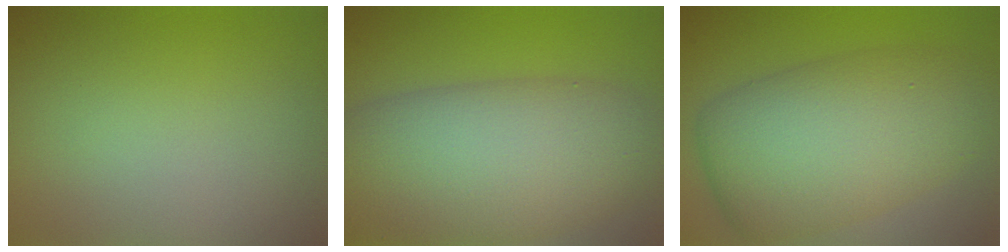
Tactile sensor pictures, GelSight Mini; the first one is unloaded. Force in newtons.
{"total": 11.6, "press": 11.6, "slide": 0.8}
{"total": 10.3, "press": 10.3, "slide": 0.2}